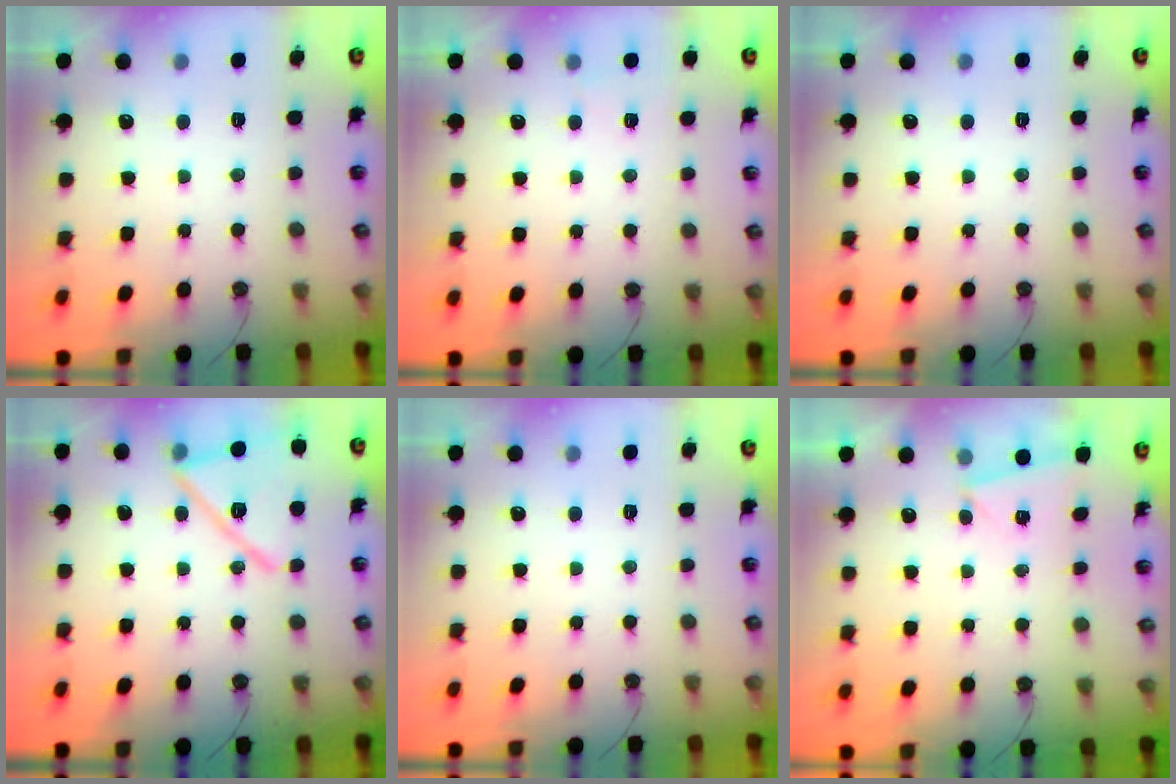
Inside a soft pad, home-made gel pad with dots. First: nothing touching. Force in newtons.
{"total": 3.2, "press": 2.5, "slide": 2.0}
{"total": 0.0}
{"total": 17.2, "press": 17.2, "slide": 0.4}
{"total": 0.0}
{"total": 2.9, "press": 0.8, "slide": 2.7}